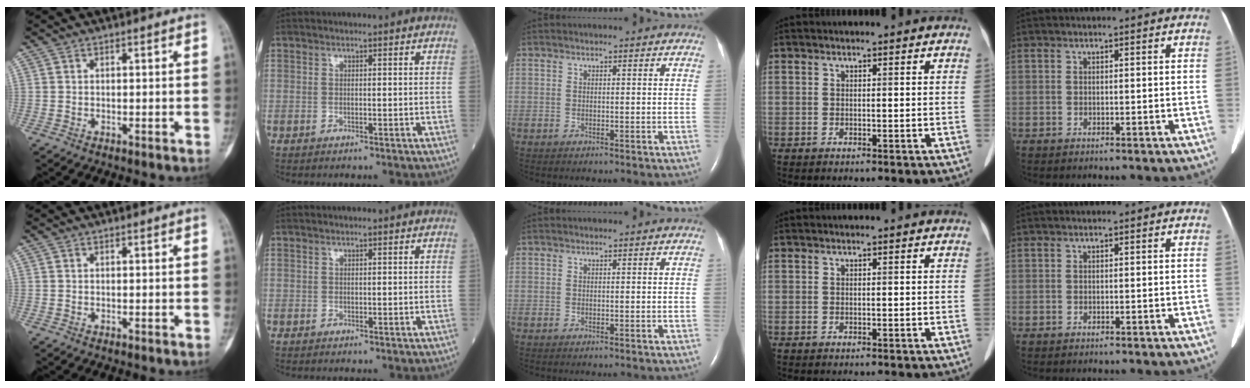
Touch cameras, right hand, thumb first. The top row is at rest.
{}